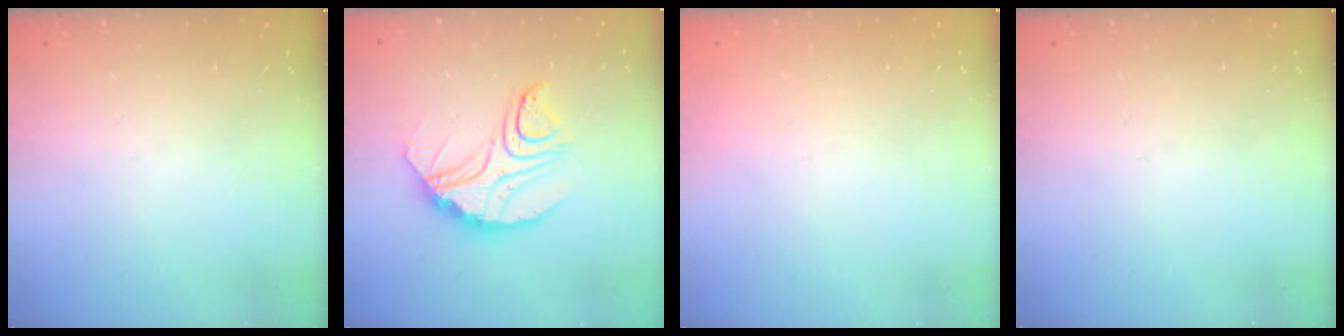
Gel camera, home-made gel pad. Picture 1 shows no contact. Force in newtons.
{"total": 12.5, "press": 12.4, "slide": 1.0}
{"total": 2.1, "press": 2.1, "slide": 0.1}
{"total": 0.0}